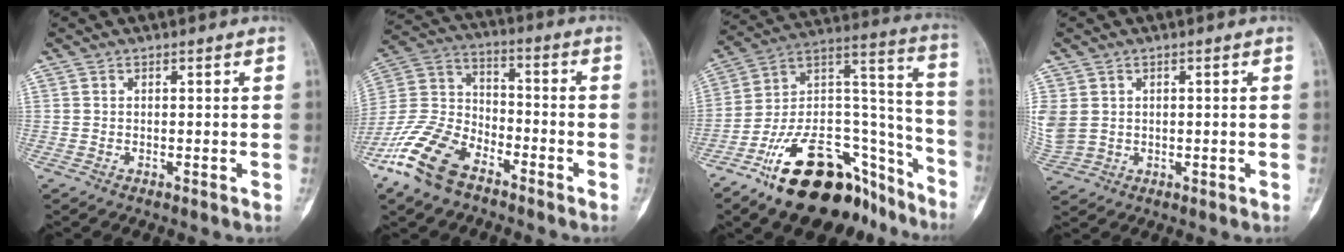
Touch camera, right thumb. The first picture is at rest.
{"total": 15.2, "force": [-9.9, 7.9, 8.4], "torque": [-0.173, 0.048, -0.201]}
{"total": 28.2, "force": [-18.2, 13.6, 16.8], "torque": [-0.212, 0.122, -0.295]}
{"total": 7.5, "force": [1.0, 6.2, 4.1], "torque": [-0.112, 0.002, 0.036]}